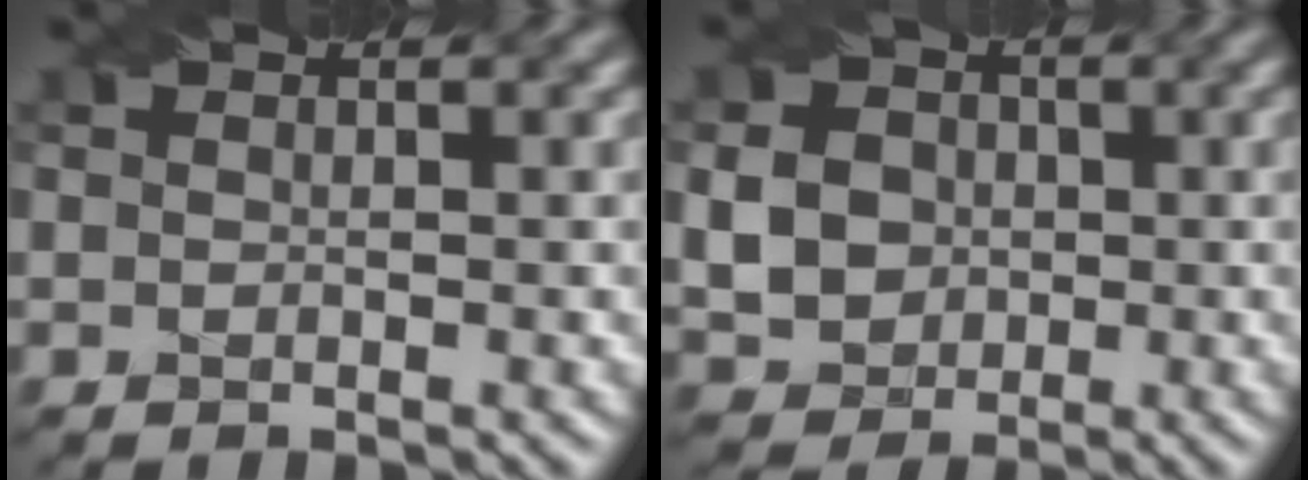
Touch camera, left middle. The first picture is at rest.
{"total": 4.7, "force": [-0.2, 4.1, 2.3], "torque": [-0.056, 0.005, -0.004]}